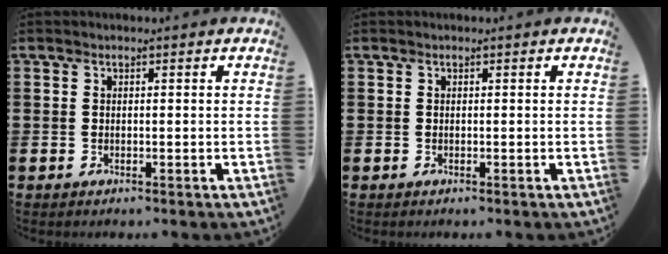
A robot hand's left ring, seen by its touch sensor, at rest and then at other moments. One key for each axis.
{"total": 0.0}